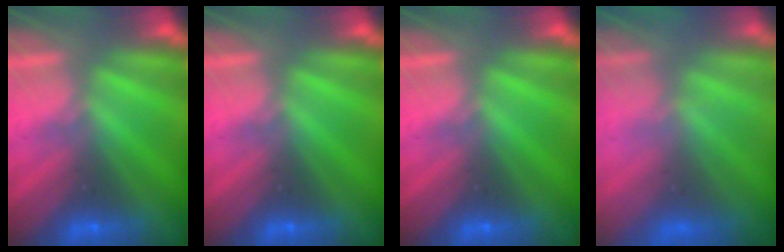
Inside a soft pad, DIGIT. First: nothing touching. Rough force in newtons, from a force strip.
{"total": 0.0}
{"total": 0.0}
{"total": 6.9}